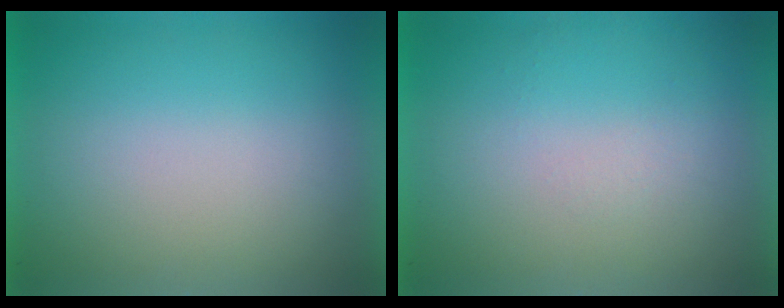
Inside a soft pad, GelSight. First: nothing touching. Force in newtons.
{"total": 1.1}